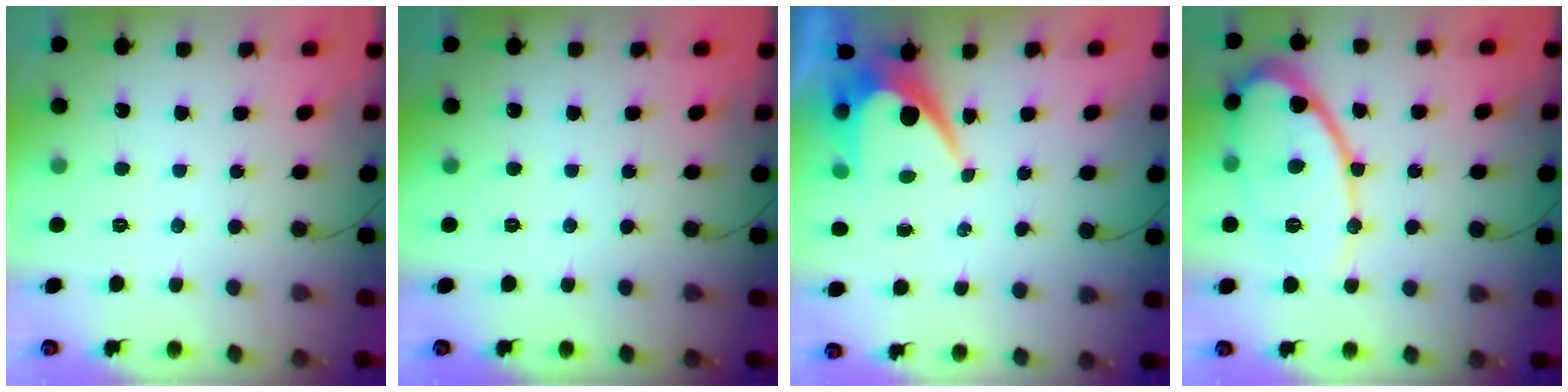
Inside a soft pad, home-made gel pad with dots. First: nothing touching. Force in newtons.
{"total": 0.0}
{"total": 7.0, "press": 6.9, "slide": 0.6}
{"total": 13.8, "press": 13.7, "slide": 1.2}